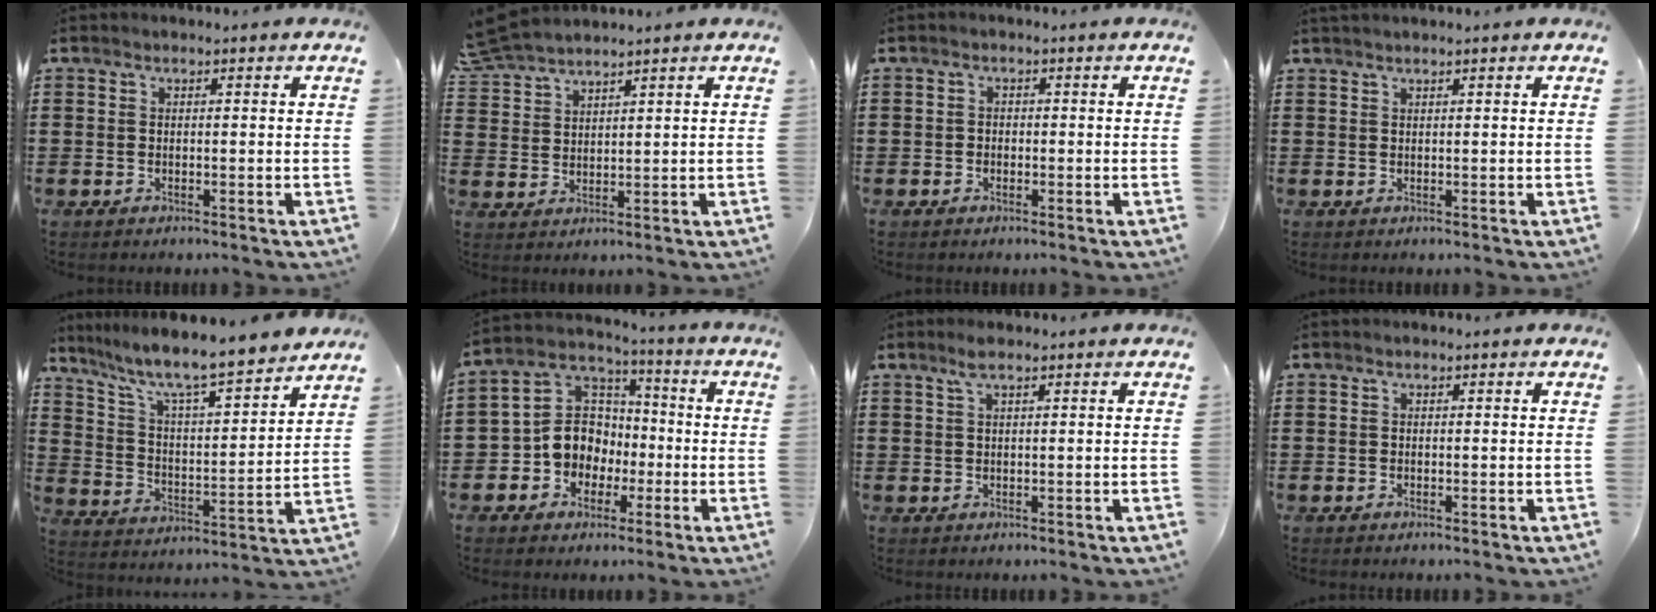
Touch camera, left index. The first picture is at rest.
{"total": 5.0, "force": [4.8, 0.6, 1.2], "torque": [-0.041, -0.009, 0.090]}
{"total": 0.9, "force": [-0.4, 0.7, 0.4], "torque": [-0.009, 0.000, -0.010]}
{"total": 0.9, "force": [0.7, -0.1, 0.5], "torque": [-0.010, 0.000, 0.014]}
{"total": 9.2, "force": [7.9, 0.8, 4.6], "torque": [-0.114, -0.062, 0.128]}
{"total": 8.9, "force": [-2.1, 8.0, 3.2], "torque": [-0.104, 0.010, -0.045]}
{"total": 1.9, "force": [1.0, 0.2, 1.6], "torque": [-0.034, 0.002, 0.017]}
{"total": 0.0}